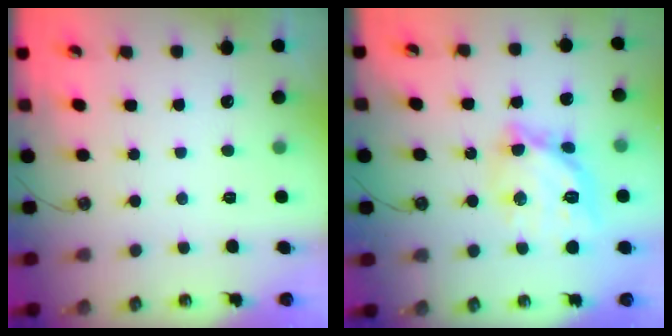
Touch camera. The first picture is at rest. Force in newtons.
{"total": 14.9, "press": 14.8, "slide": 1.4}